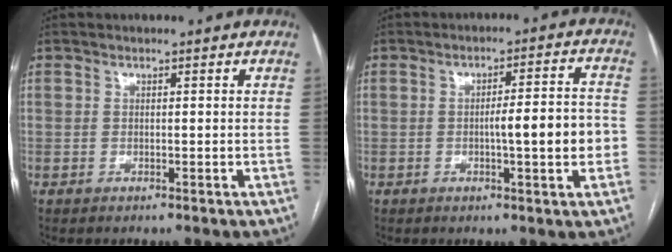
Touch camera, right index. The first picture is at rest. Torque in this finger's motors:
{"motor_torque": [1.30, -0.18, 0.62, 0.12]}